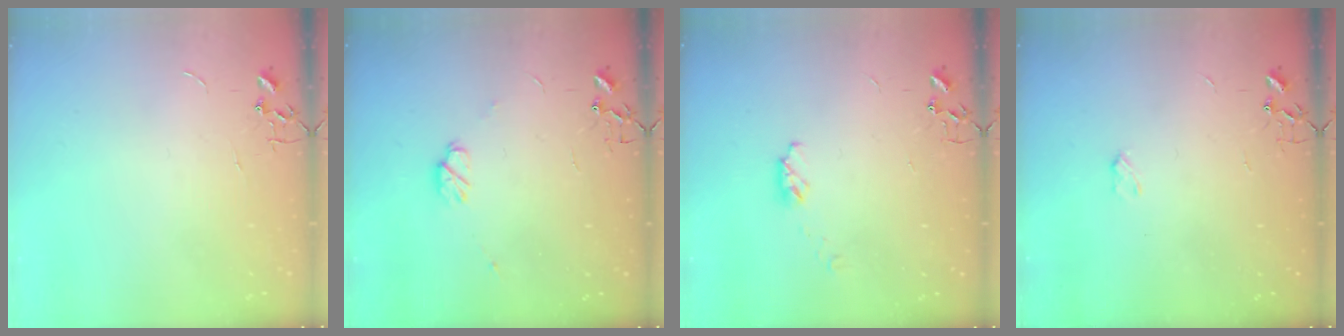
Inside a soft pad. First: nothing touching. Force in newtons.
{"total": 6.1, "press": 6.0, "slide": 1.1}
{"total": 4.9, "press": 4.8, "slide": 0.5}
{"total": 2.5, "press": 2.4, "slide": 0.4}